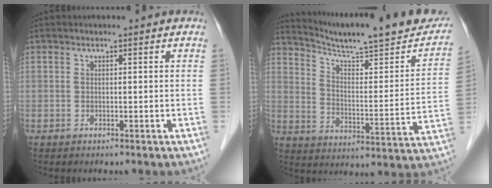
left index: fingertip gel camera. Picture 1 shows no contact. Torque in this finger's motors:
{"motor_torque": [-0.06, -0.34, 0.07, 0.02]}